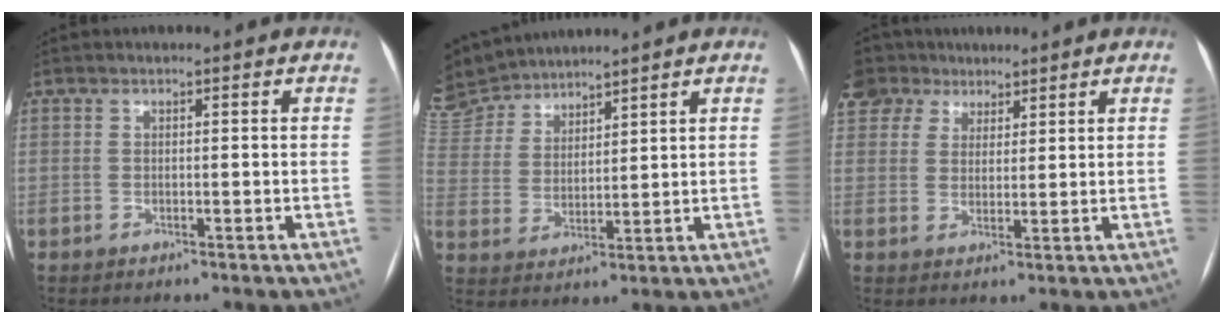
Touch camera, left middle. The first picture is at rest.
{"total": 13.4, "force": [12.2, 4.1, 3.4], "torque": [-0.102, 0.028, 0.257]}
{"total": 7.8, "force": [5.6, 5.2, 1.3], "torque": [-0.031, 0.027, 0.106]}